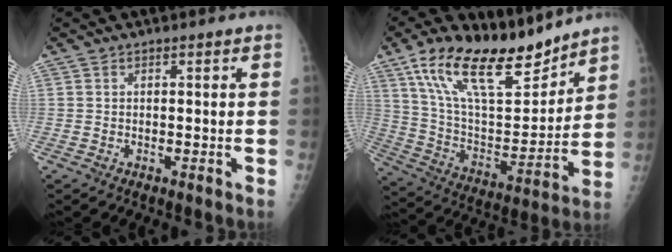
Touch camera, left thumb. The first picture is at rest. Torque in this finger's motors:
{"motor_torque": [0.34, 0.30, 1.23, -1.54, 0.22]}